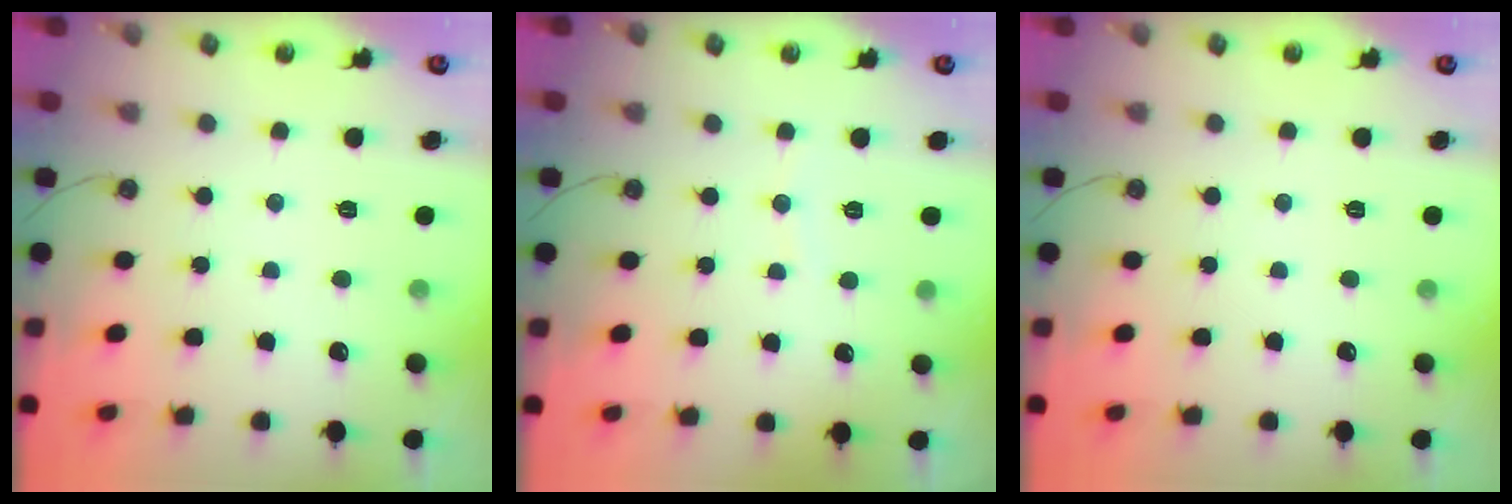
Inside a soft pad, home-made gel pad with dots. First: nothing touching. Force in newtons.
{"total": 2.4, "press": 2.4, "slide": 0.3}
{"total": 0.0}